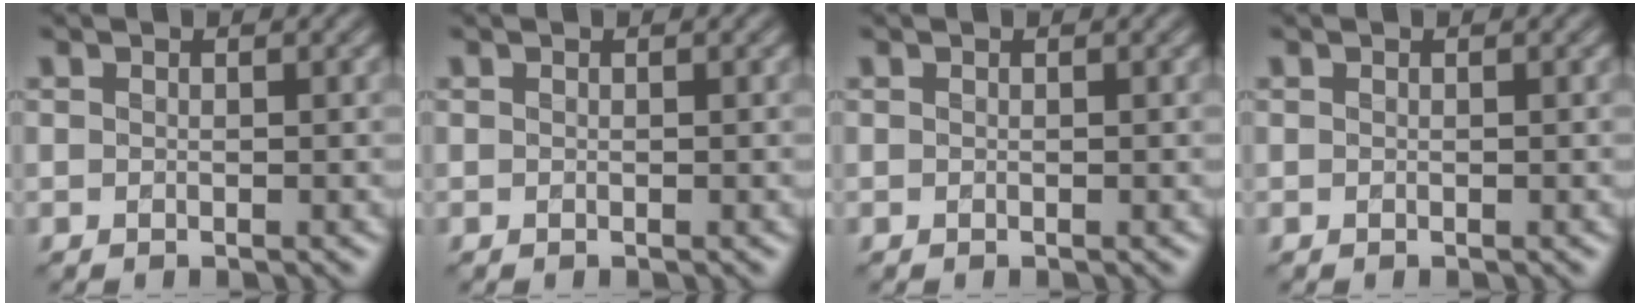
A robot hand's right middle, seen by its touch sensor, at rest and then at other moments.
{"total": 0.0}
{"total": 0.0}
{"total": 0.0}